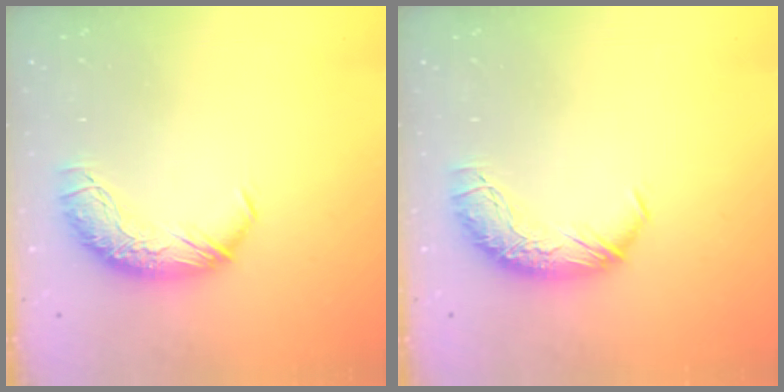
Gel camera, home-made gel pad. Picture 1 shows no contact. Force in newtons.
{"total": 0.0}